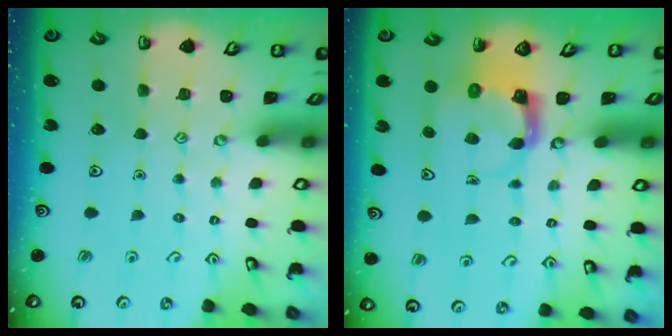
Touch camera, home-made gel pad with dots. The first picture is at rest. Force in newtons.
{"total": 4.0, "press": 3.9, "slide": 0.7}